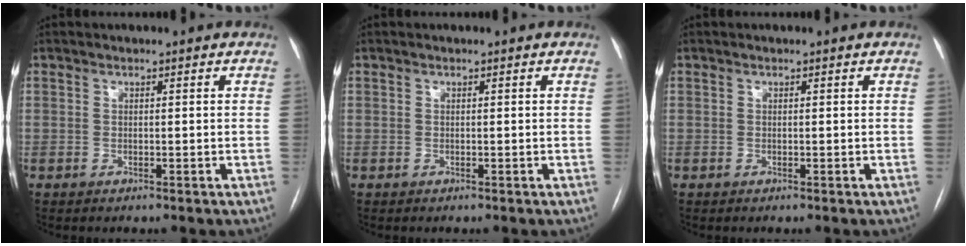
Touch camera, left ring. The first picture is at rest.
{"total": 0.0}
{"total": 0.0}